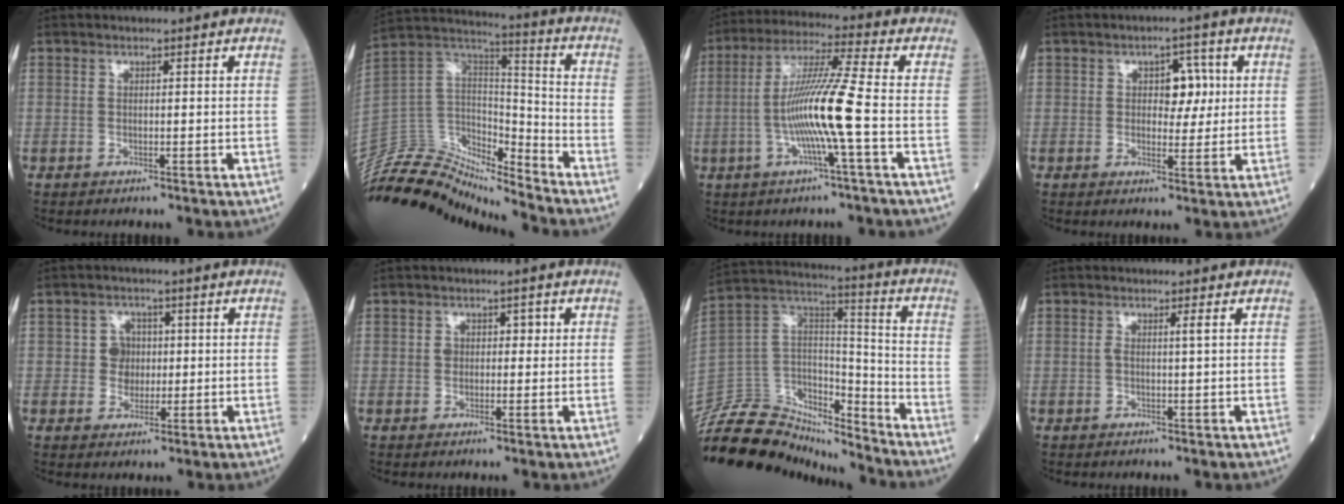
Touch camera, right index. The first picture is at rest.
{"total": 14.6, "force": [-14.2, 2.6, 2.6], "torque": [-0.050, 0.086, -0.264]}
{"total": 11.1, "force": [-2.2, -1.2, 10.8], "torque": [-0.211, 0.003, -0.048]}
{"total": 4.8, "force": [1.1, 2.7, 3.8], "torque": [-0.046, 0.009, 0.016]}
{"total": 3.5, "force": [0.2, 3.3, 1.2], "torque": [-0.011, 0.009, 0.003]}
{"total": 2.4, "force": [0.5, 1.7, 1.5], "torque": [-0.021, 0.012, 0.006]}
{"total": 18.5, "force": [-17.2, 5.3, 4.1], "torque": [-0.077, 0.064, -0.300]}
{"total": 1.5, "force": [0.3, -0.3, 1.5], "torque": [-0.032, 0.002, 0.005]}